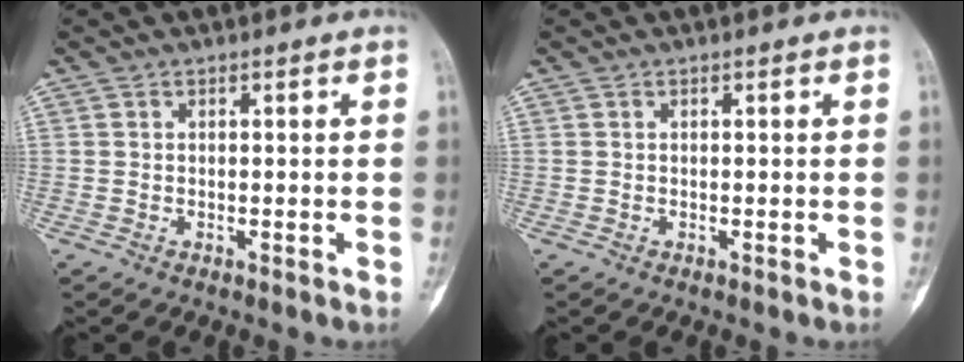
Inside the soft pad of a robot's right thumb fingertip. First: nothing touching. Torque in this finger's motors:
{"motor_torque": [0.00, 0.00, 0.05, -0.05, 0.02]}